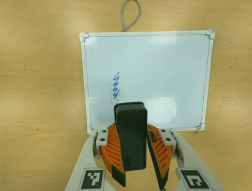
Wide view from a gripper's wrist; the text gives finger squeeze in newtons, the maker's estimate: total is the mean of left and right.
{"total": 10.5, "left": 10.5, "right": 10.5}